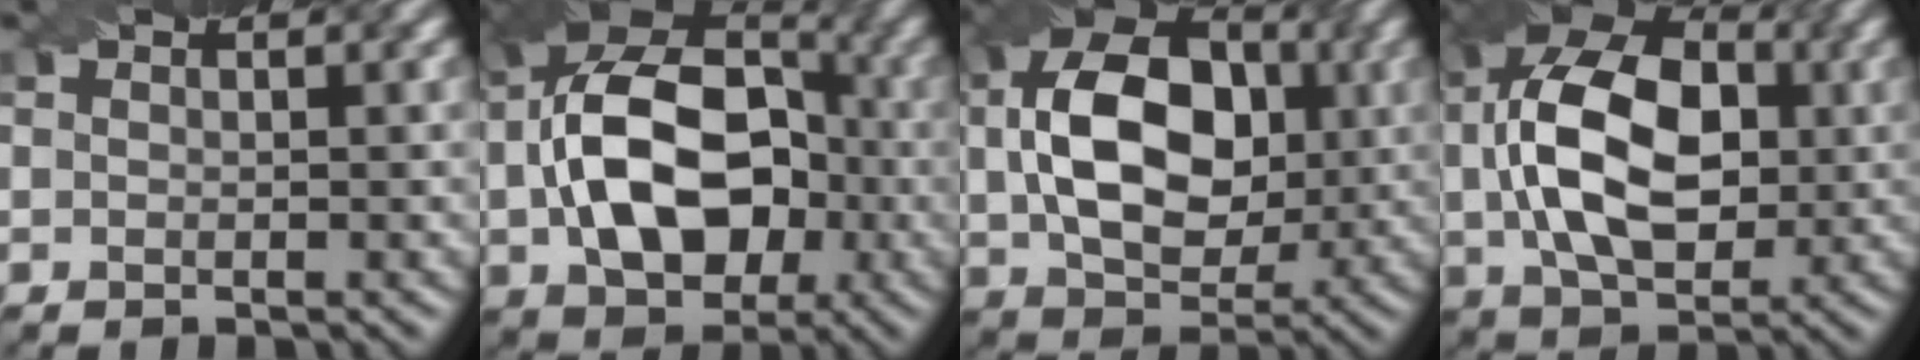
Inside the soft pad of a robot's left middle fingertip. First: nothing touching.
{"total": 12.6, "force": [-1.0, 8.4, 9.4], "torque": [-0.156, 0.003, -0.017]}
{"total": 11.6, "force": [1.2, 8.0, 8.3], "torque": [-0.162, 0.002, 0.023]}
{"total": 12.4, "force": [1.1, 7.7, 9.6], "torque": [-0.190, 0.014, 0.018]}